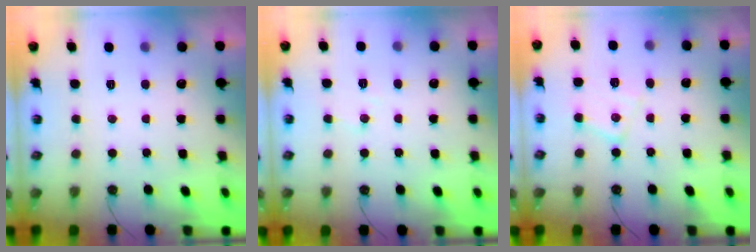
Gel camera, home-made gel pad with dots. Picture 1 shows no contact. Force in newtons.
{"total": 6.4, "press": 6.3, "slide": 0.9}
{"total": 9.7, "press": 9.7, "slide": 0.6}